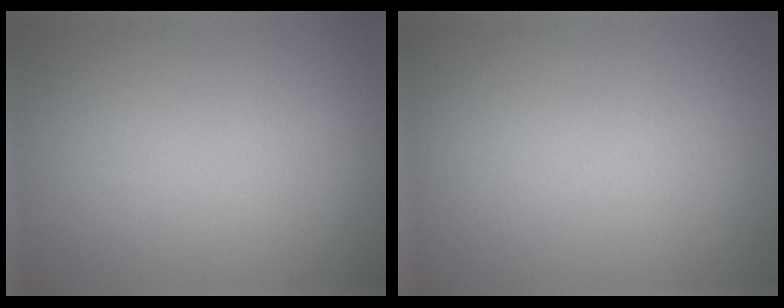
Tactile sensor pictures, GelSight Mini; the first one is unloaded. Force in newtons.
{"total": 0.0}